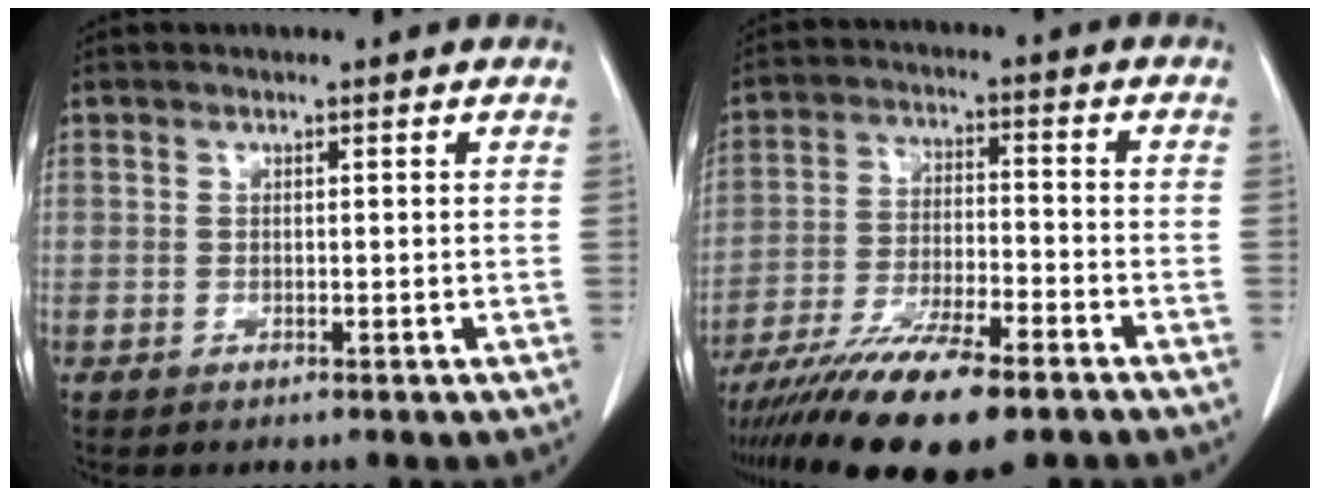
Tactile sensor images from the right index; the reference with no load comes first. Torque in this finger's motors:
{"motor_torque": [1.08, -1.06, 1.05, 0.21]}